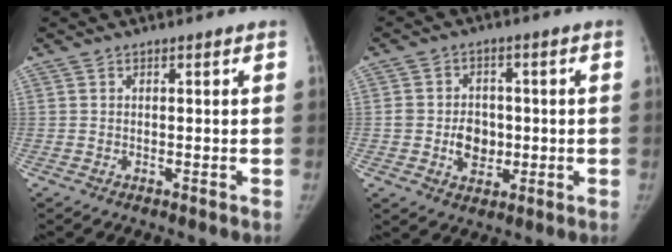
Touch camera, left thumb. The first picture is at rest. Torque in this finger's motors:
{"motor_torque": [-0.04, 0.05, 0.52, 0.35, 0.01]}